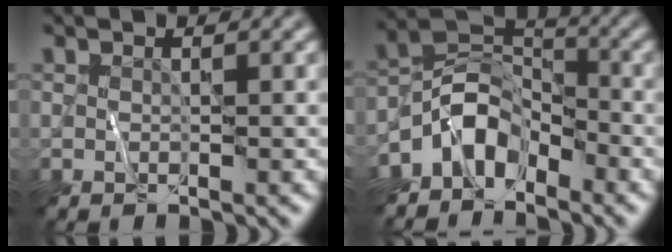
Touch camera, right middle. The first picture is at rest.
{"total": 5.5, "force": [-3.4, 3.3, 2.9], "torque": [-0.032, 0.005, -0.075]}